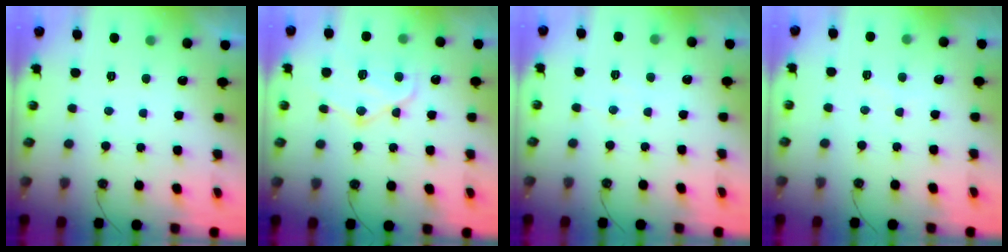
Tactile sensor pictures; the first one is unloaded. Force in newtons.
{"total": 13.7, "press": 13.6, "slide": 1.1}
{"total": 4.3, "press": 4.3, "slide": 0.7}
{"total": 3.2, "press": 3.1, "slide": 0.5}